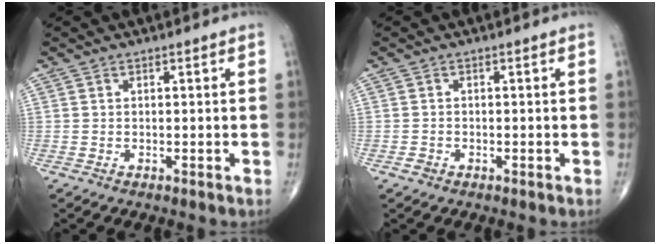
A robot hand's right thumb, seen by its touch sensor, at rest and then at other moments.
{"total": 1.1, "force": [-0.6, 0.9, 0.4], "torque": [-0.005, 0.005, -0.012]}